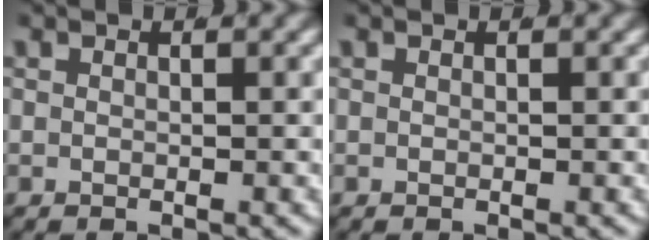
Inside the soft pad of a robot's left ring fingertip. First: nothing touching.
{"total": 0.0}